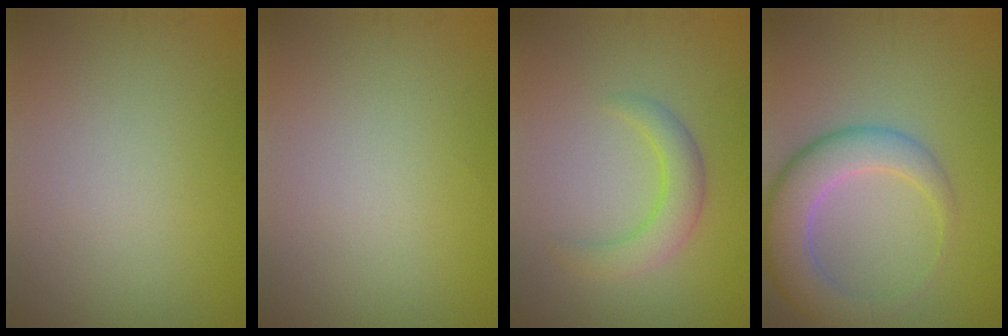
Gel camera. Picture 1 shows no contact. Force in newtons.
{"total": 0.0}
{"total": 3.0, "press": 3.0, "slide": 0.3}
{"total": 5.9, "press": 5.9, "slide": 0.6}